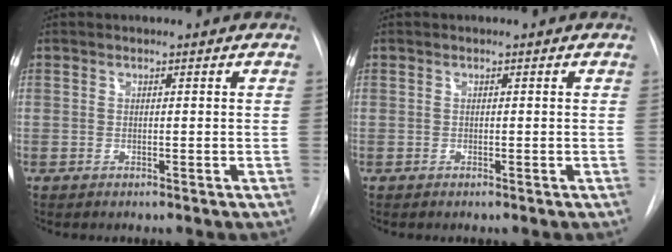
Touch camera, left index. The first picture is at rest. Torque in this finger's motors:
{"motor_torque": [0.00, 0.00, 0.00, 0.00]}